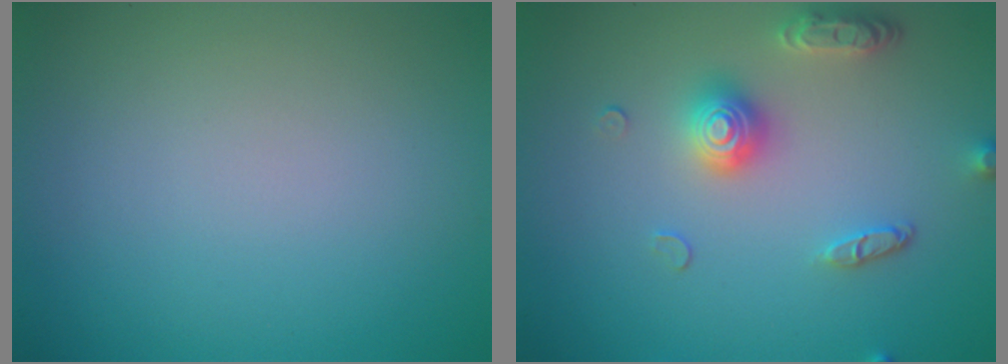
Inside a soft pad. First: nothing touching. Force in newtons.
{"total": 3.5, "press": 3.1, "slide": 1.7}